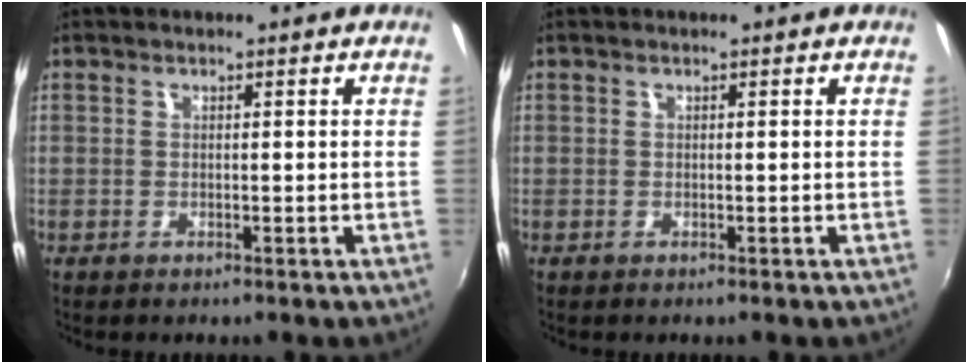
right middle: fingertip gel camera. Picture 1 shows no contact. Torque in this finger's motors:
{"motor_torque": [0.28, -0.22, 0.06, 0.02]}